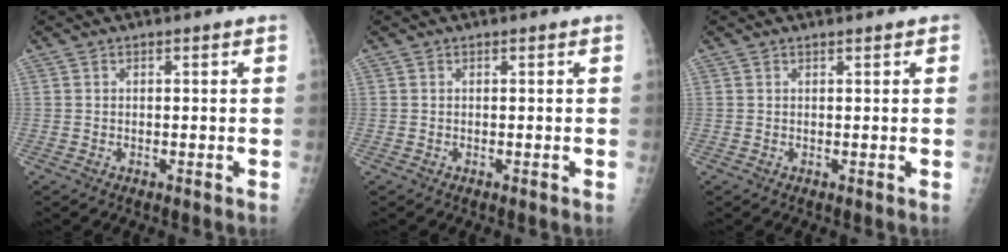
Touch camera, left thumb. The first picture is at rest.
{"total": 0.0}
{"total": 0.6, "force": [0.5, 0.2, 0.4], "torque": [-0.004, 0.000, 0.006]}